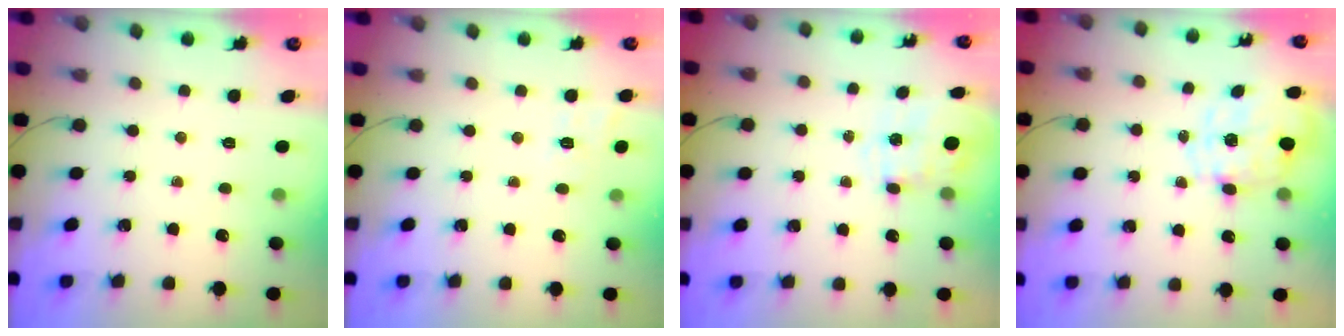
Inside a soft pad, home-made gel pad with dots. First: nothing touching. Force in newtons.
{"total": 6.9, "press": 6.5, "slide": 2.2}
{"total": 7.1, "press": 7.0, "slide": 0.8}
{"total": 2.4, "press": 2.2, "slide": 1.0}